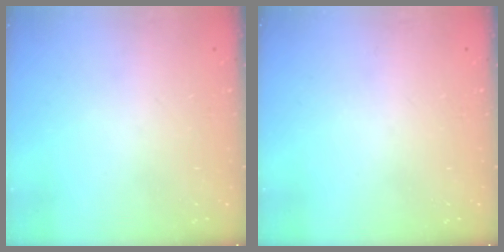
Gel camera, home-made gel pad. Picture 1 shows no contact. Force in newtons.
{"total": 0.0}